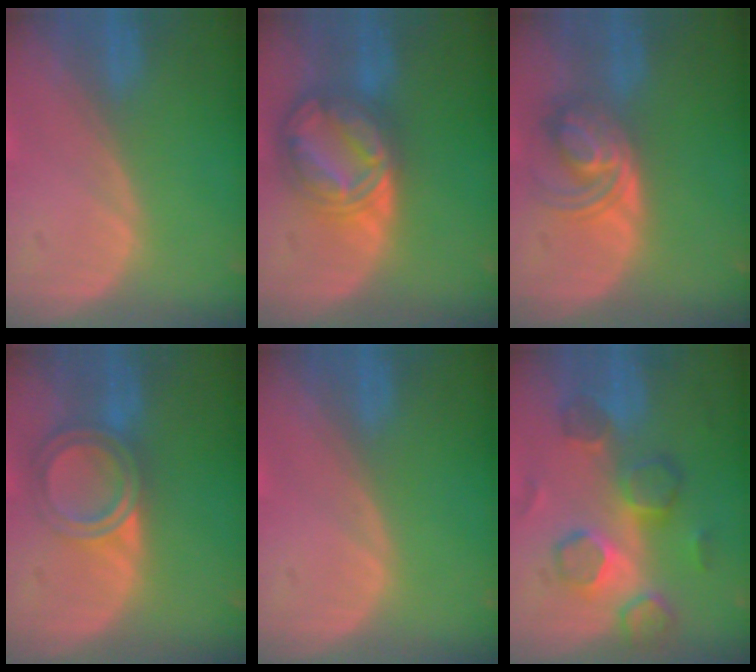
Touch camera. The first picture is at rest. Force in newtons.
{"total": 8.9, "press": 8.8, "slide": 0.8}
{"total": 5.6, "press": 5.5, "slide": 0.8}
{"total": 6.4, "press": 5.4, "slide": 3.3}
{"total": 0.0}
{"total": 8.4, "press": 8.2, "slide": 1.8}